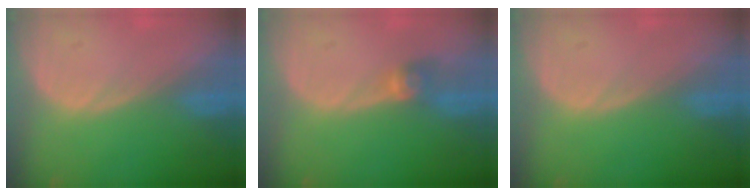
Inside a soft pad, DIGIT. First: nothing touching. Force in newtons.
{"total": 2.6, "press": 2.5, "slide": 0.6}
{"total": 0.0}